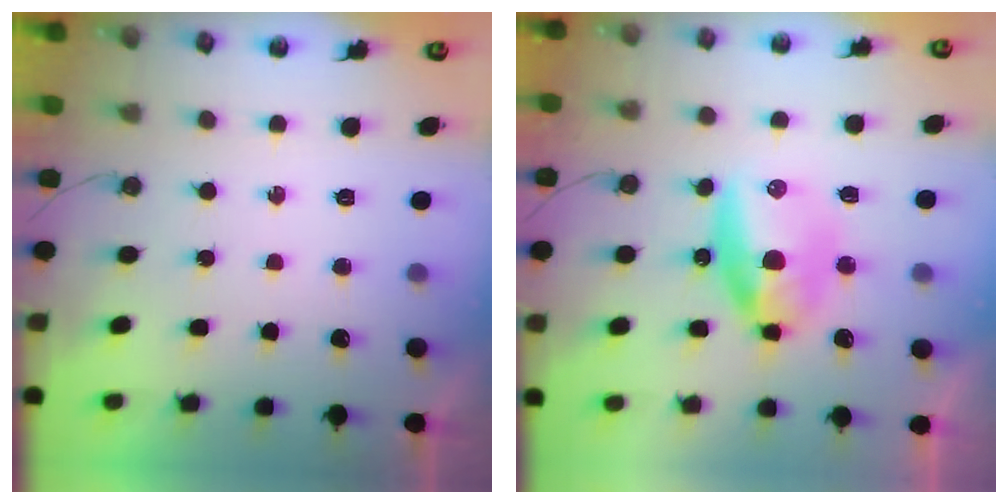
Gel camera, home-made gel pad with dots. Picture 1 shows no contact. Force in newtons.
{"total": 9.6, "press": 9.5, "slide": 0.9}